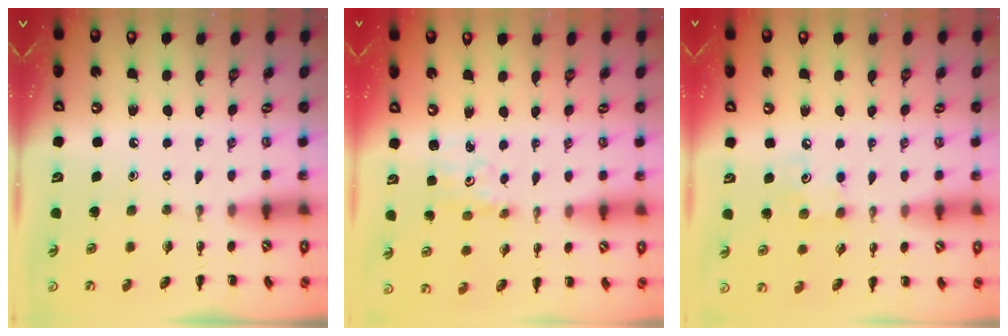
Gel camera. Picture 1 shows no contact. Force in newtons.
{"total": 1.8, "press": 1.8, "slide": 0.5}
{"total": 3.8, "press": 3.7, "slide": 0.8}